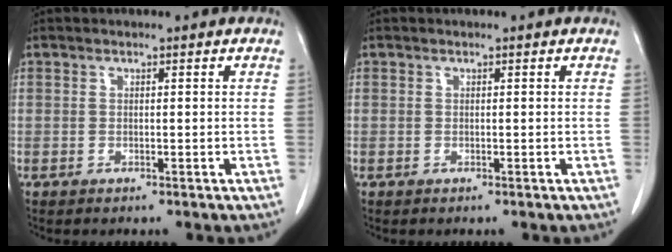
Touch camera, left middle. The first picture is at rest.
{"total": 0.0}